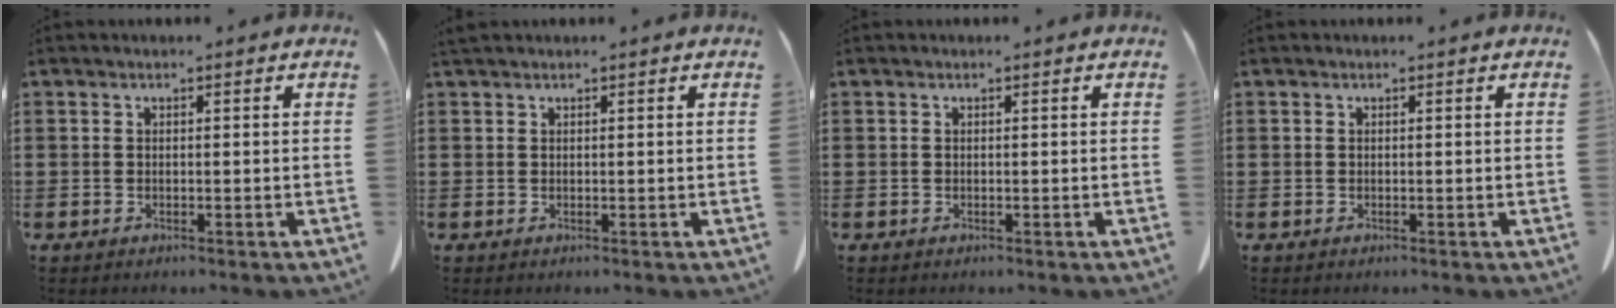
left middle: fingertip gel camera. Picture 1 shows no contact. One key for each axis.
{"total": 0.6, "fx": 0.6, "fy": 0.1, "fz": 0.3, "tx": -0.007, "ty": -0.001, "tz": 0.012}
{"total": 0.0}
{"total": 0.0}